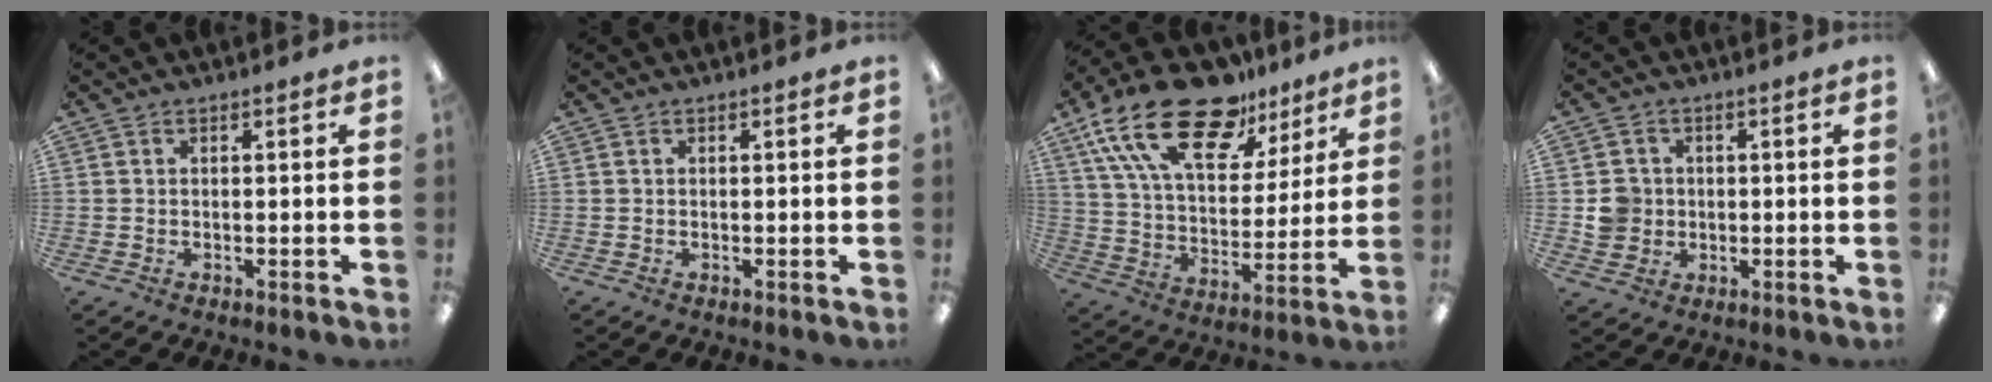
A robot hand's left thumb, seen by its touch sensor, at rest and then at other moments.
{"total": 0.0}
{"total": 23.5, "force": [15.6, 10.8, 13.9], "torque": [-0.257, -0.086, 0.276]}
{"total": 5.4, "force": [0.1, 5.3, 1.3], "torque": [-0.016, 0.010, 0.002]}